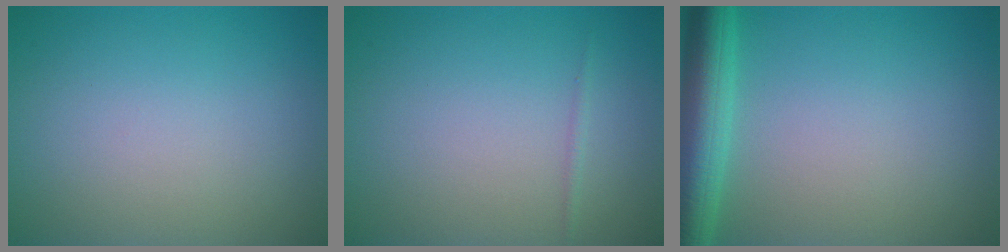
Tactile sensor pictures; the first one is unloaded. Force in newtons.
{"total": 0.5, "press": 0.5, "slide": 0.0}
{"total": 5.3, "press": 5.3, "slide": 0.2}